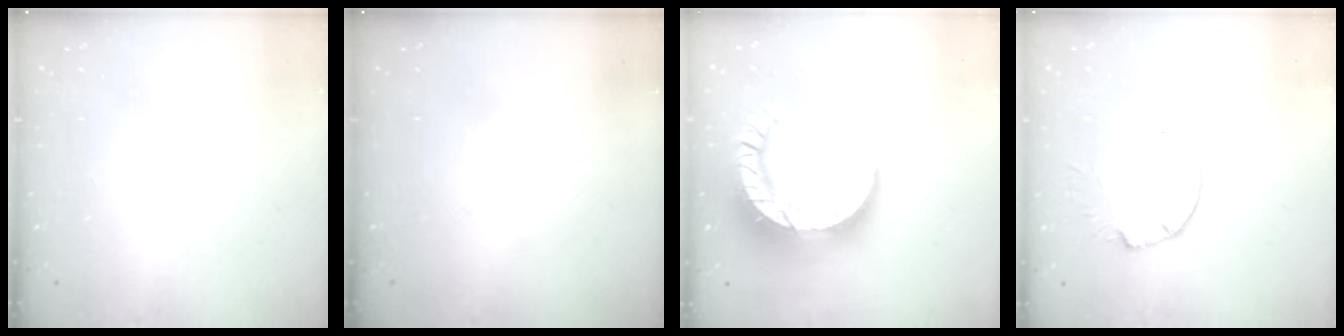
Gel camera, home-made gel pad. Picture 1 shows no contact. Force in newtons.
{"total": 0.0}
{"total": 18.8, "press": 18.7, "slide": 2.1}
{"total": 3.5, "press": 3.5, "slide": 0.4}